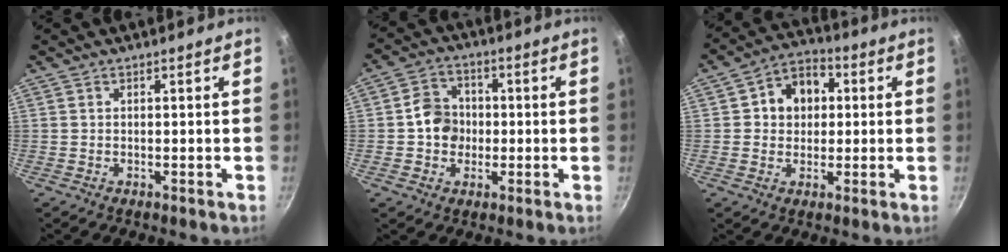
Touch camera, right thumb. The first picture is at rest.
{"total": 7.4, "force": [-0.3, 6.6, 3.5], "torque": [-0.027, 0.013, -0.017]}
{"total": 9.3, "force": [1.6, 7.7, 5.0], "torque": [-0.034, 0.011, 0.011]}